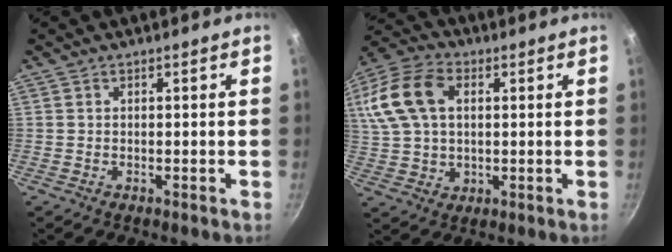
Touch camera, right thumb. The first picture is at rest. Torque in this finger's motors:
{"motor_torque": [-0.63, 1.21, 0.55, -0.50, 0.14]}